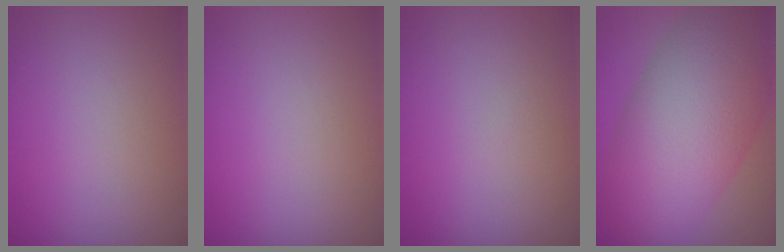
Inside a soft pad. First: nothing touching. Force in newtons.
{"total": 0.0}
{"total": 0.0}
{"total": 11.8, "press": 11.8, "slide": 0.7}